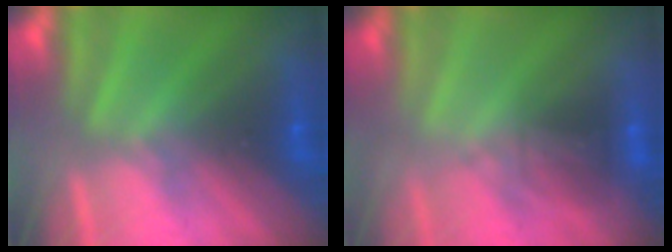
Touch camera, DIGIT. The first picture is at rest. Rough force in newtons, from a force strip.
{"total": 1.7}